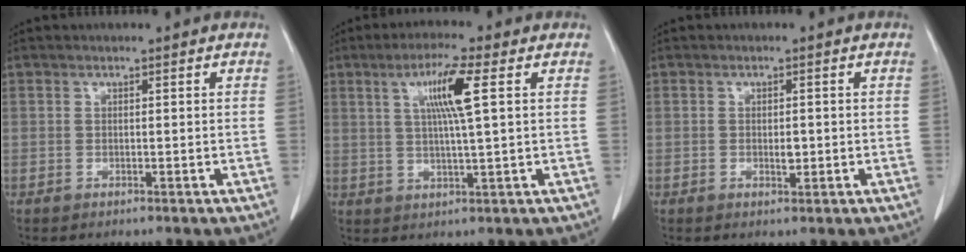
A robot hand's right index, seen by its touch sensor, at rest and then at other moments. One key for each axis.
{"total": 7.4, "fx": 2.3, "fy": -0.4, "fz": 7.0, "tx": -0.131, "ty": 0.003, "tz": 0.042}
{"total": 1.4, "fx": -0.1, "fy": 0.7, "fz": 1.3, "tx": -0.017, "ty": 0.001, "tz": 0.003}